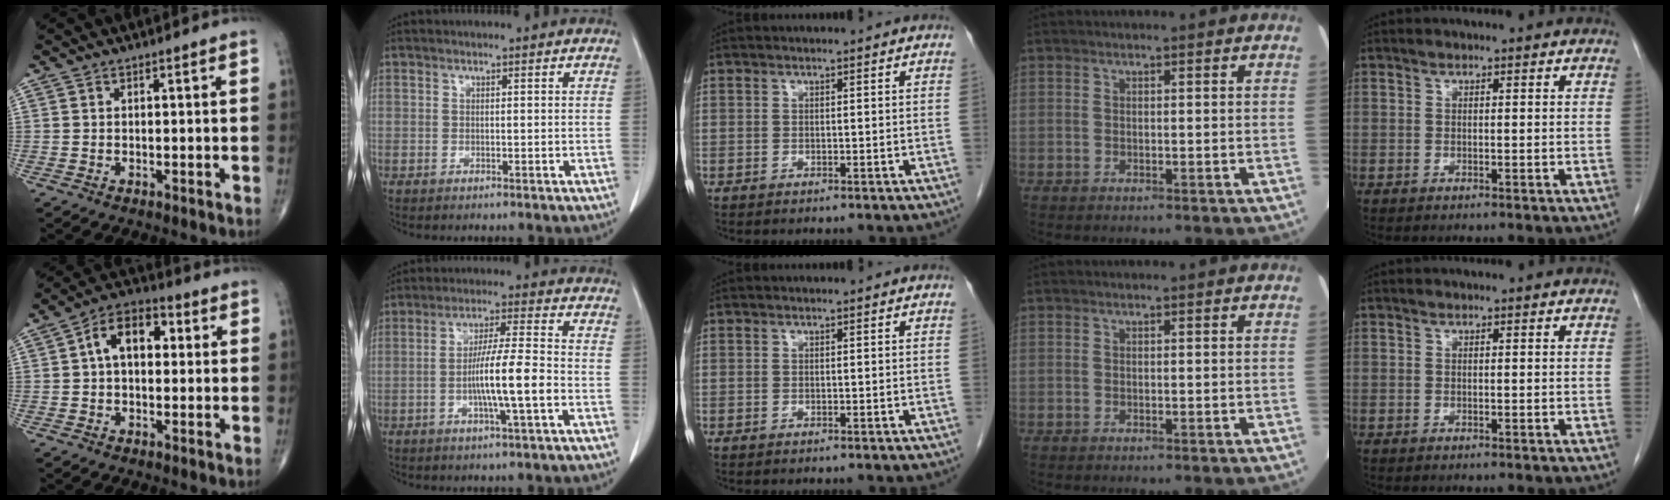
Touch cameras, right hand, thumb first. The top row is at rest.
{"thumb": {"total": 9.5, "force": [1.4, 6.0, 7.3], "torque": [-0.105, 0.028, 0.014]}, "index": {"total": 8.9, "force": [-2.3, -0.1, 8.6], "torque": [-0.154, 0.000, -0.045]}}